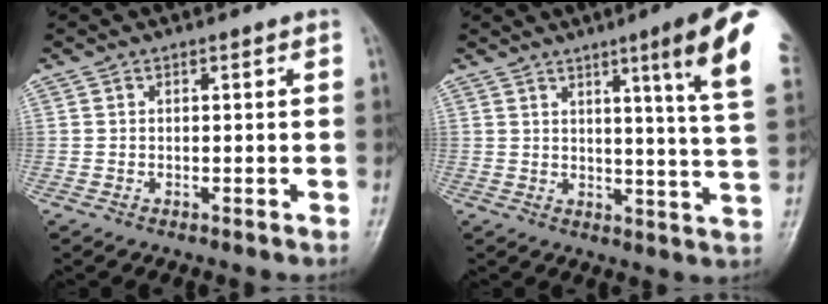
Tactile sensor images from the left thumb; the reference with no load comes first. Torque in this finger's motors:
{"motor_torque": [0.82, 0.50, 1.45, -1.33, 0.18]}